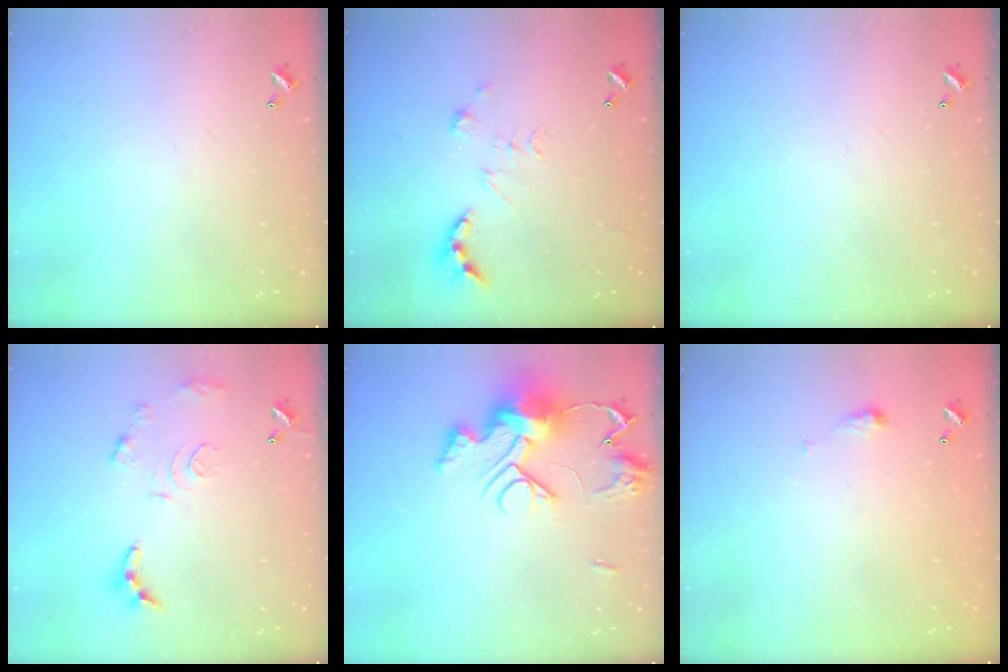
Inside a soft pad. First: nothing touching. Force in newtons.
{"total": 6.1, "press": 6.1, "slide": 0.9}
{"total": 0.0}
{"total": 11.6, "press": 11.5, "slide": 0.8}
{"total": 14.4, "press": 14.3, "slide": 1.2}
{"total": 2.9, "press": 2.9, "slide": 0.5}